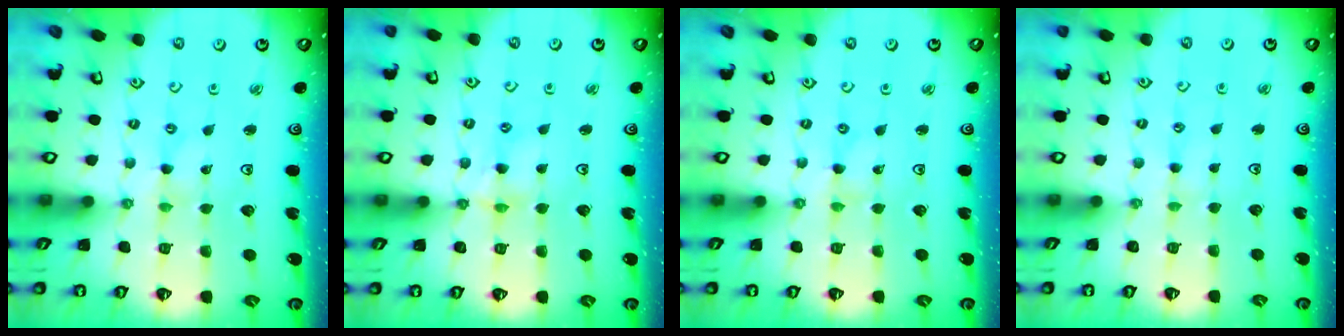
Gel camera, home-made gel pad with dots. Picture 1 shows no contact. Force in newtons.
{"total": 4.5, "press": 4.4, "slide": 0.4}
{"total": 0.0}
{"total": 1.0, "press": 1.0, "slide": 0.2}